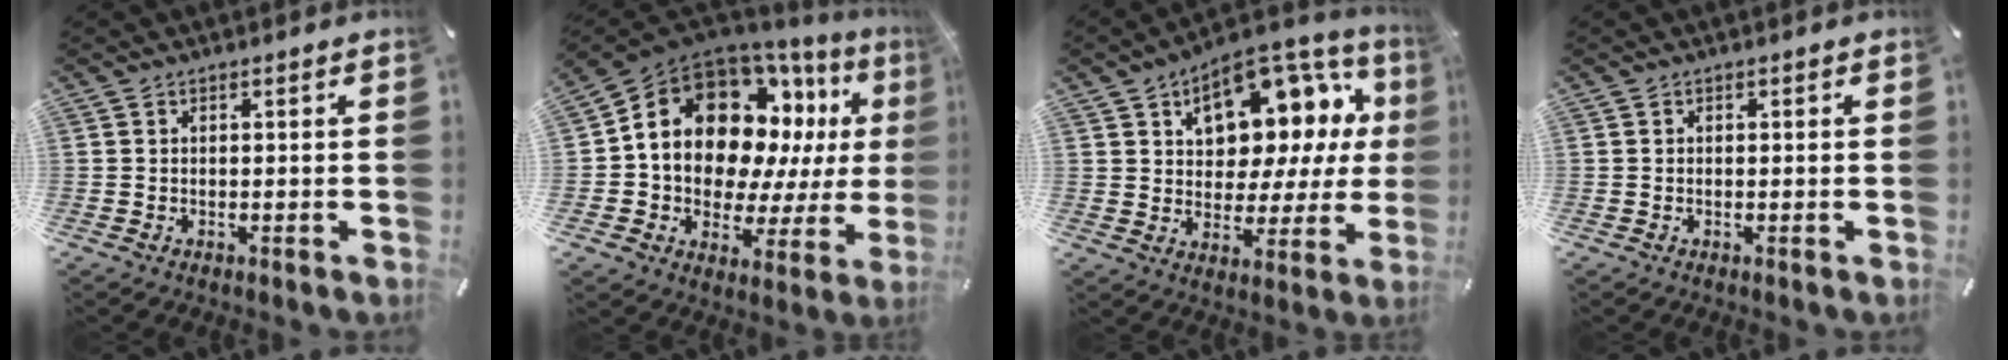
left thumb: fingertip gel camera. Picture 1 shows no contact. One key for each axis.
{"total": 18.8, "fx": 7.0, "fy": 13.2, "fz": 11.4, "tx": -0.204, "ty": -0.062, "tz": 0.123}
{"total": 13.4, "fx": 7.2, "fy": 8.9, "fz": 6.9, "tx": -0.098, "ty": -0.058, "tz": 0.129}
{"total": 0.0}